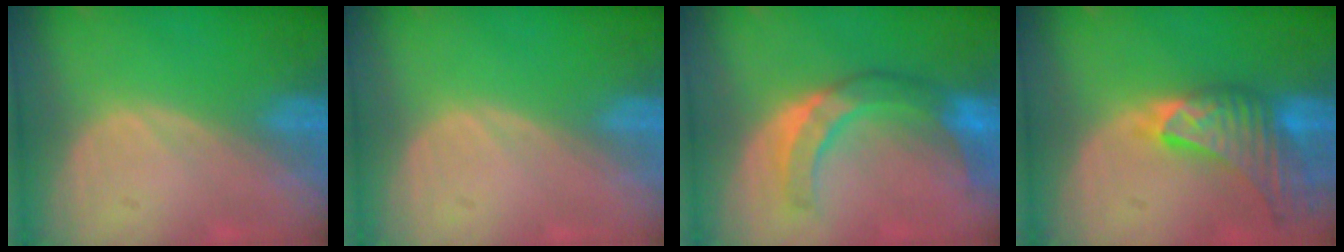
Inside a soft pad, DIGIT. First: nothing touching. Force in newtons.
{"total": 0.0}
{"total": 7.6, "press": 7.5, "slide": 1.3}
{"total": 9.2, "press": 8.3, "slide": 3.9}